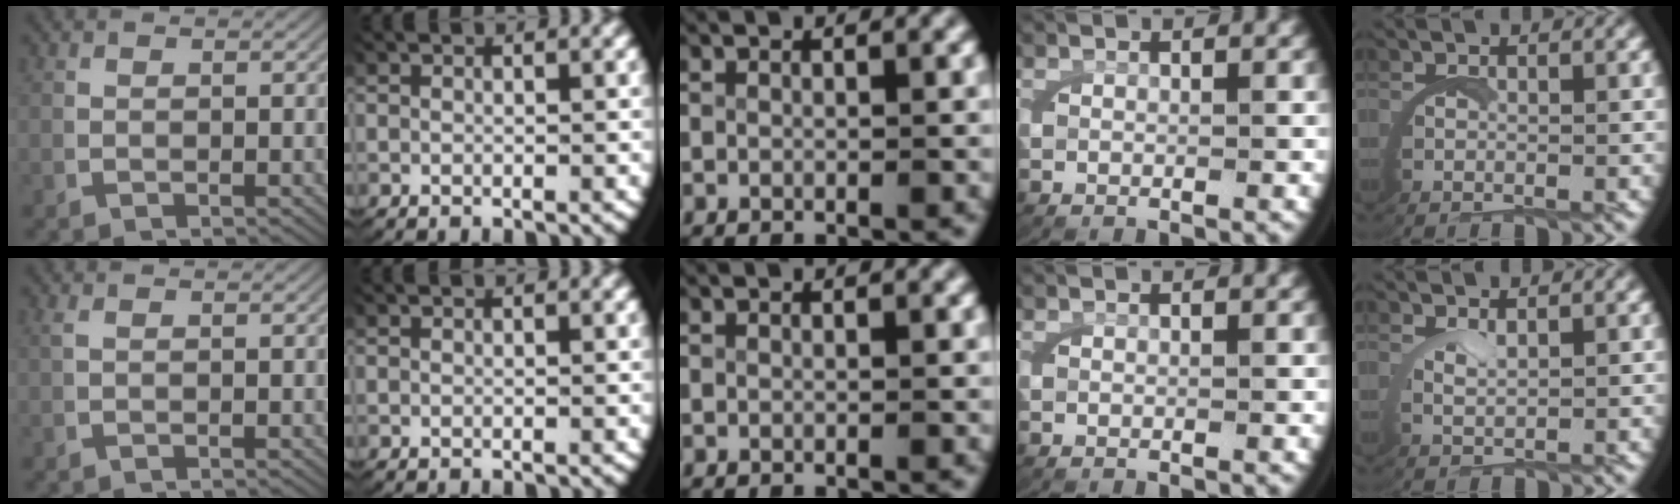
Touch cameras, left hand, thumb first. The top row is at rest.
{"thumb": {"total": 0.6, "force": [0.3, -0.1, 0.5], "torque": [-0.016, 0.002, 0.010]}, "little": {"total": 1.4, "force": [1.2, -0.4, 0.5], "torque": [-0.016, -0.002, 0.028]}}